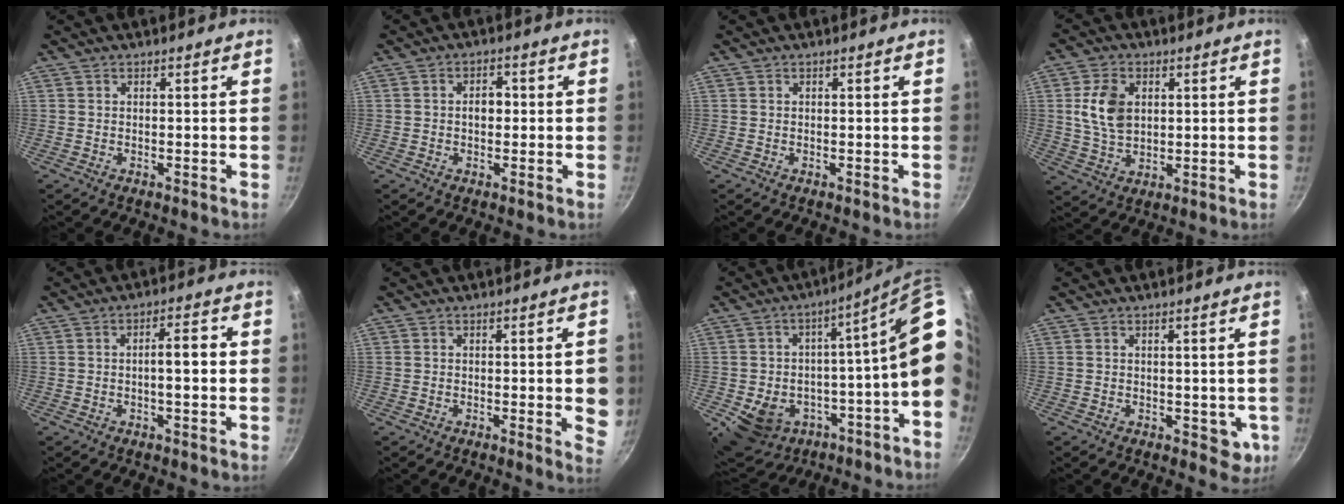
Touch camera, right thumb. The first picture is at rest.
{"total": 3.3, "force": [-0.1, 2.3, 2.4], "torque": [-0.016, 0.011, -0.004]}
{"total": 0.0}
{"total": 9.1, "force": [1.9, 6.2, 6.3], "torque": [-0.106, -0.005, 0.038]}
{"total": 5.4, "force": [-0.5, 1.7, 5.1], "torque": [-0.071, 0.021, -0.009]}
{"total": 6.8, "force": [-0.4, 2.0, 6.4], "torque": [-0.061, -0.005, -0.006]}
{"total": 21.2, "force": [-4.8, 11.3, 17.3], "torque": [-0.214, 0.048, -0.043]}
{"total": 4.3, "force": [-0.8, 2.7, 3.2], "torque": [-0.022, 0.002, -0.006]}